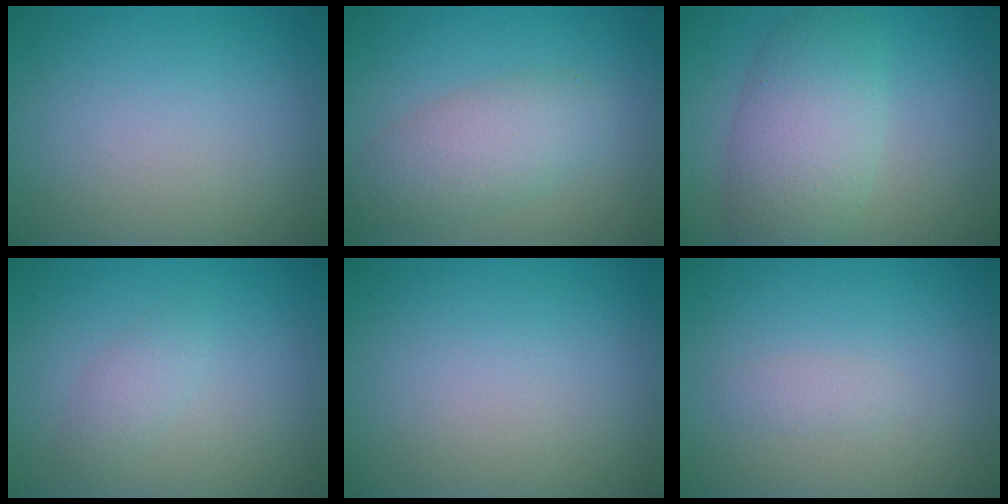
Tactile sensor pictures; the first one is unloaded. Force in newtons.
{"total": 4.1, "press": 4.1, "slide": 0.3}
{"total": 5.9, "press": 5.9, "slide": 0.2}
{"total": 1.3, "press": 1.3, "slide": 0.0}
{"total": 0.0}
{"total": 0.8, "press": 0.8, "slide": 0.0}